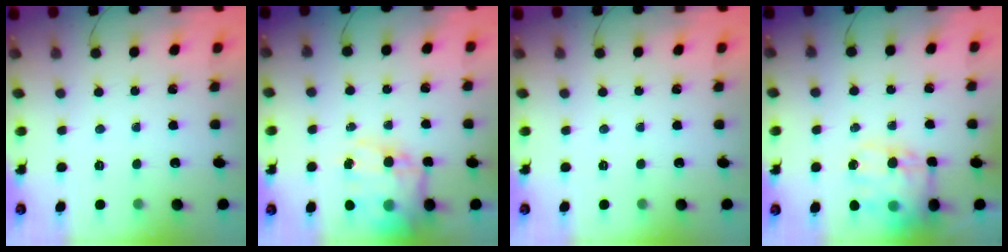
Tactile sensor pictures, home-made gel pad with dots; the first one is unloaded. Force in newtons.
{"total": 17.1, "press": 16.7, "slide": 3.6}
{"total": 0.0}
{"total": 16.5, "press": 16.0, "slide": 4.1}